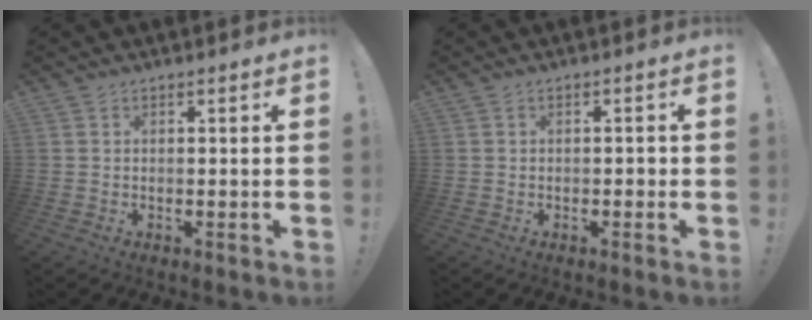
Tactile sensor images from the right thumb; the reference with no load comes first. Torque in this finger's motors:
{"motor_torque": [0.11, 0.16, 0.10, -0.08, 0.00]}